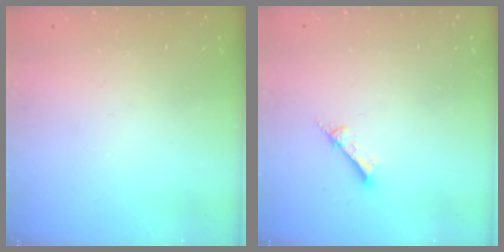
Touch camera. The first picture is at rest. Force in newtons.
{"total": 2.6, "press": 2.6, "slide": 0.1}